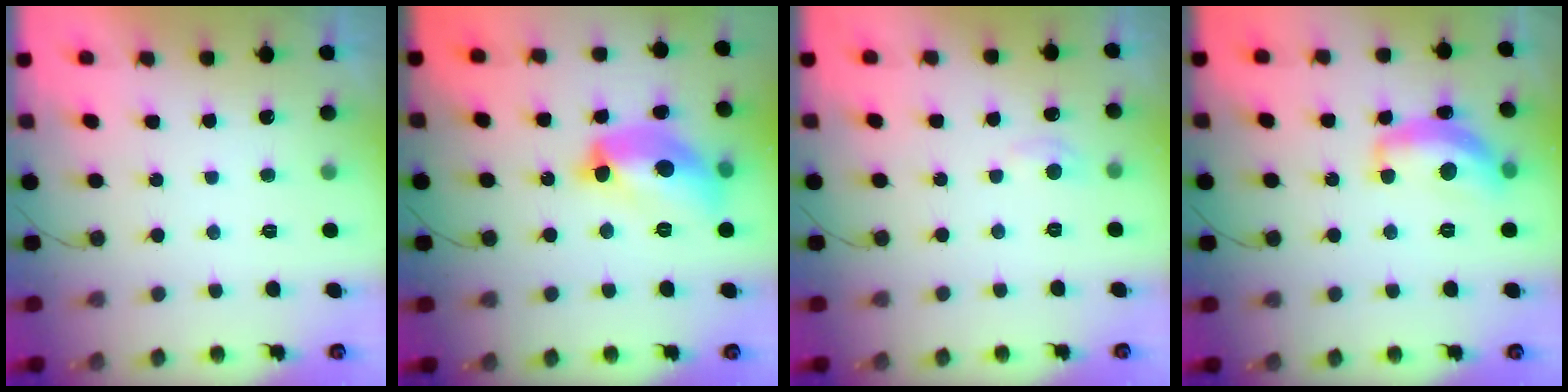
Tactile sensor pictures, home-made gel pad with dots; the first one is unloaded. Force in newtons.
{"total": 17.0, "press": 16.9, "slide": 1.0}
{"total": 4.0, "press": 4.0, "slide": 0.5}
{"total": 14.5, "press": 14.5, "slide": 0.8}